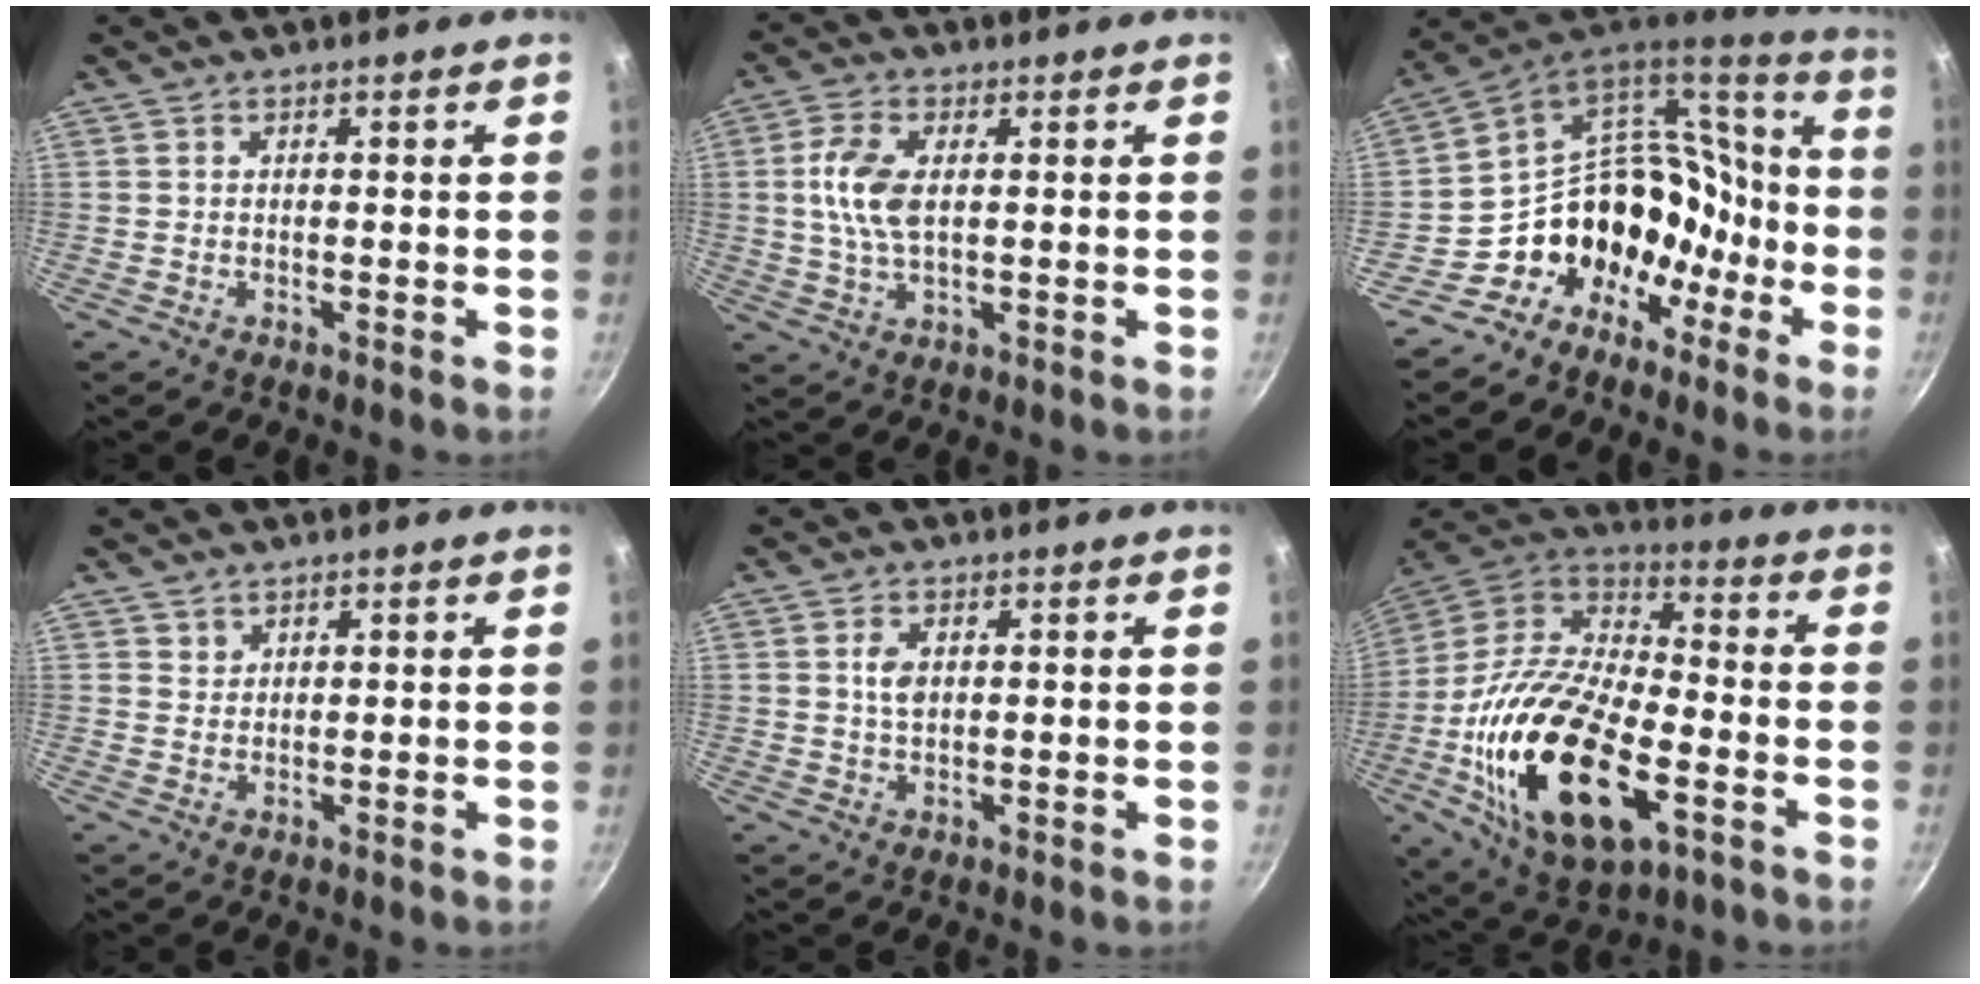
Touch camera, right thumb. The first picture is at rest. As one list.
[{"total": 8.1, "force": [1.0, 4.1, 6.9], "torque": [-0.155, 0.001, 0.019]}, {"total": 16.0, "force": [-8.2, 11.9, 6.9], "torque": [-0.038, 0.137, -0.142]}, {"total": 1.4, "force": [1.1, 0.9, -0.1], "torque": [0.016, -0.007, 0.017]}, {"total": 3.1, "force": [0.6, 1.9, 2.3], "torque": [-0.037, -0.003, 0.012]}, {"total": 28.6, "force": [-8.8, 14.4, 23.1], "torque": [-0.458, 0.022, -0.144]}]